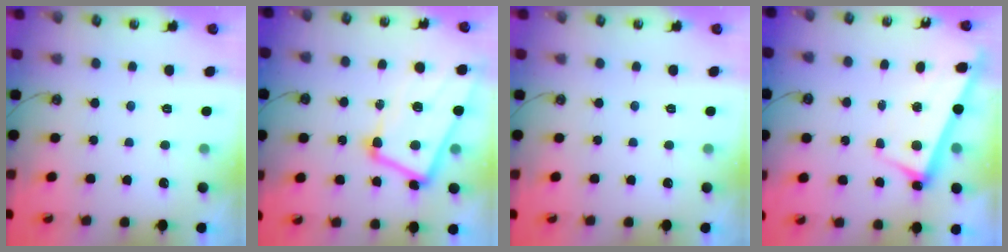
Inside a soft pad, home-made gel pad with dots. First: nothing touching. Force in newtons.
{"total": 10.1, "press": 10.0, "slide": 1.5}
{"total": 0.0}
{"total": 3.2, "press": 3.1, "slide": 0.8}